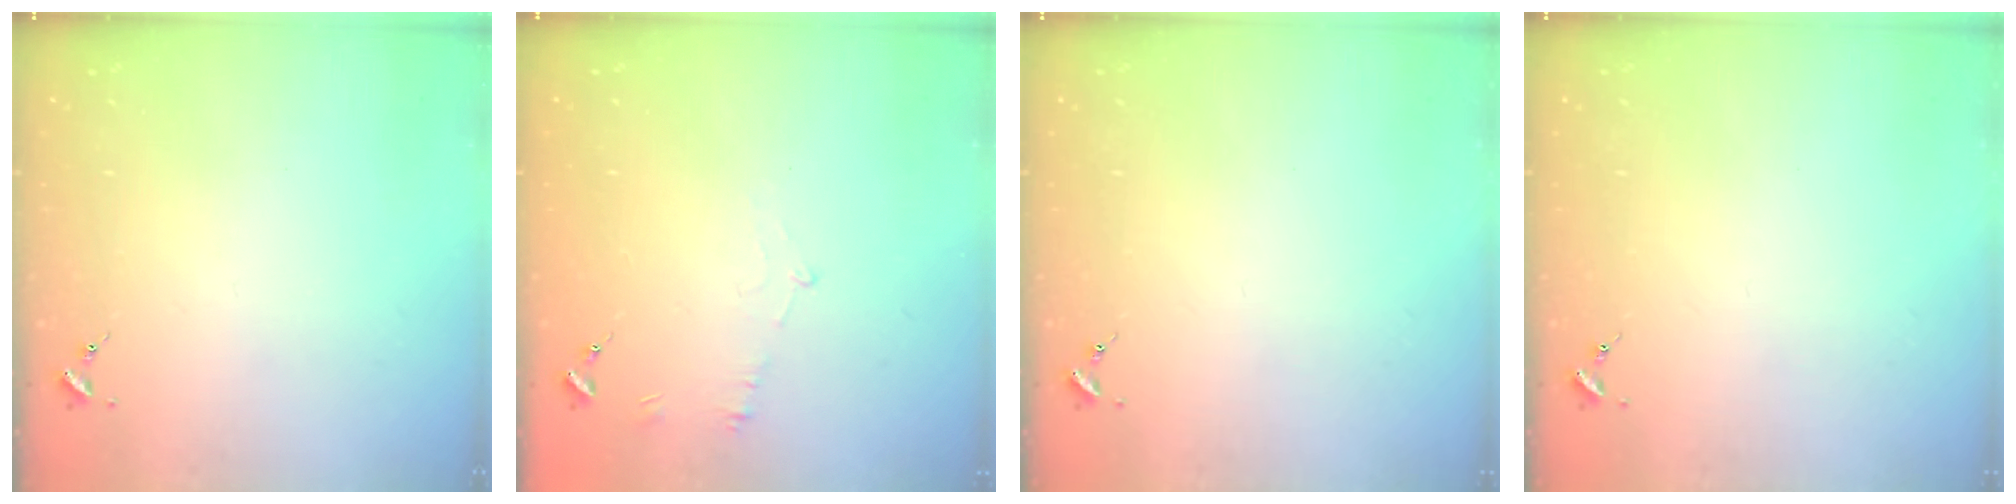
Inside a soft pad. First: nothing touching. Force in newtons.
{"total": 4.5, "press": 4.2, "slide": 1.4}
{"total": 0.0}
{"total": 0.0}